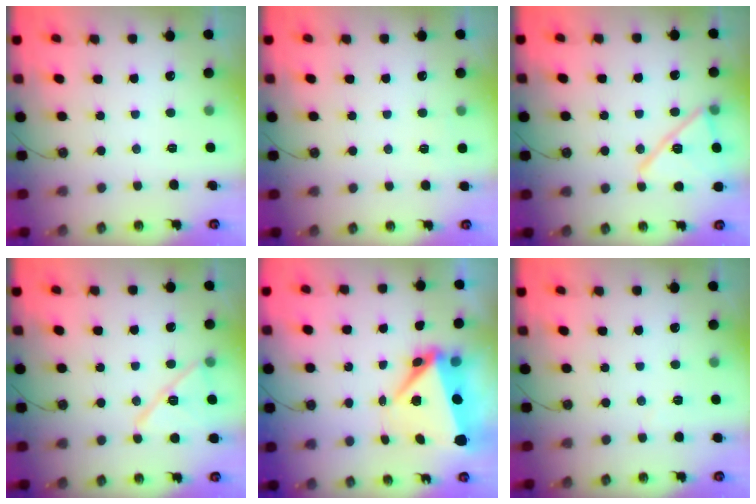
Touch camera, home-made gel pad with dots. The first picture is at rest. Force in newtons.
{"total": 2.2, "press": 2.1, "slide": 0.2}
{"total": 15.2, "press": 14.9, "slide": 3.0}
{"total": 12.5, "press": 12.5, "slide": 1.2}
{"total": 9.4, "press": 9.1, "slide": 2.2}
{"total": 1.5, "press": 1.5, "slide": 0.5}